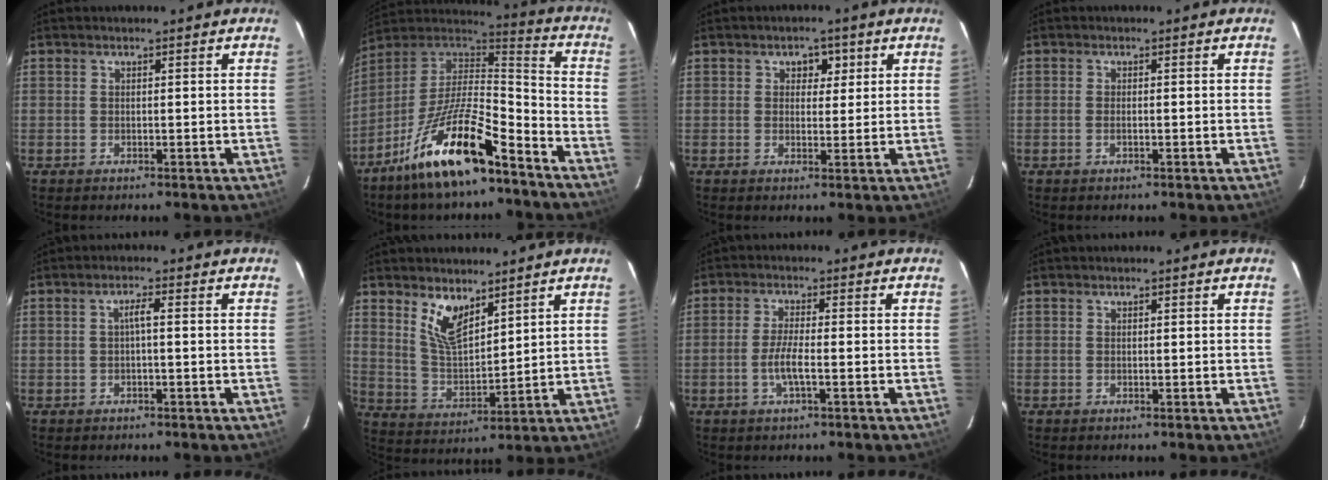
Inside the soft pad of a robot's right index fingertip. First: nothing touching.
{"total": 18.3, "force": [-11.2, 5.0, 13.6], "torque": [-0.259, -0.004, -0.204]}
{"total": 3.2, "force": [1.3, 2.6, 1.4], "torque": [-0.011, 0.007, 0.020]}
{"total": 0.8, "force": [-0.2, 0.3, 0.7], "torque": [-0.016, 0.000, -0.004]}
{"total": 1.8, "force": [-0.1, 0.2, 1.7], "torque": [-0.034, 0.006, -0.001]}
{"total": 8.2, "force": [5.6, 3.4, 5.0], "torque": [-0.094, -0.004, 0.116]}
{"total": 4.0, "force": [-1.4, 0.3, 3.7], "torque": [-0.074, -0.004, -0.029]}
{"total": 0.0}